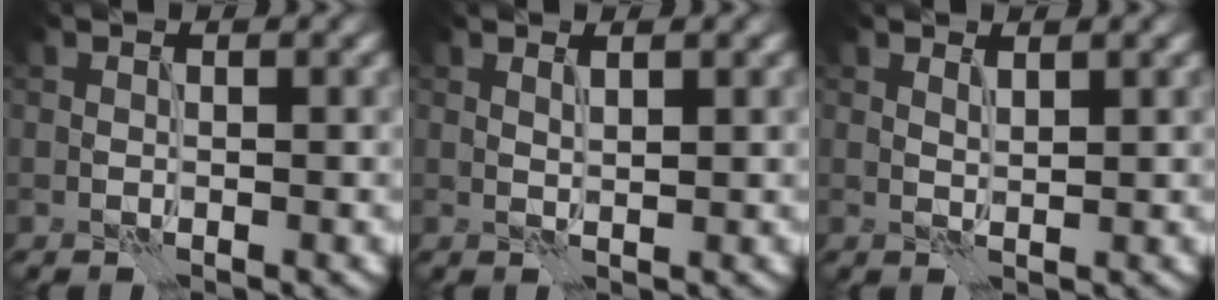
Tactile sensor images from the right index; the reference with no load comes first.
{"total": 1.0, "force": [0.5, 0.3, 0.8], "torque": [-0.011, -0.001, 0.008]}
{"total": 0.8, "force": [0.7, 0.2, 0.4], "torque": [-0.009, -0.002, 0.012]}